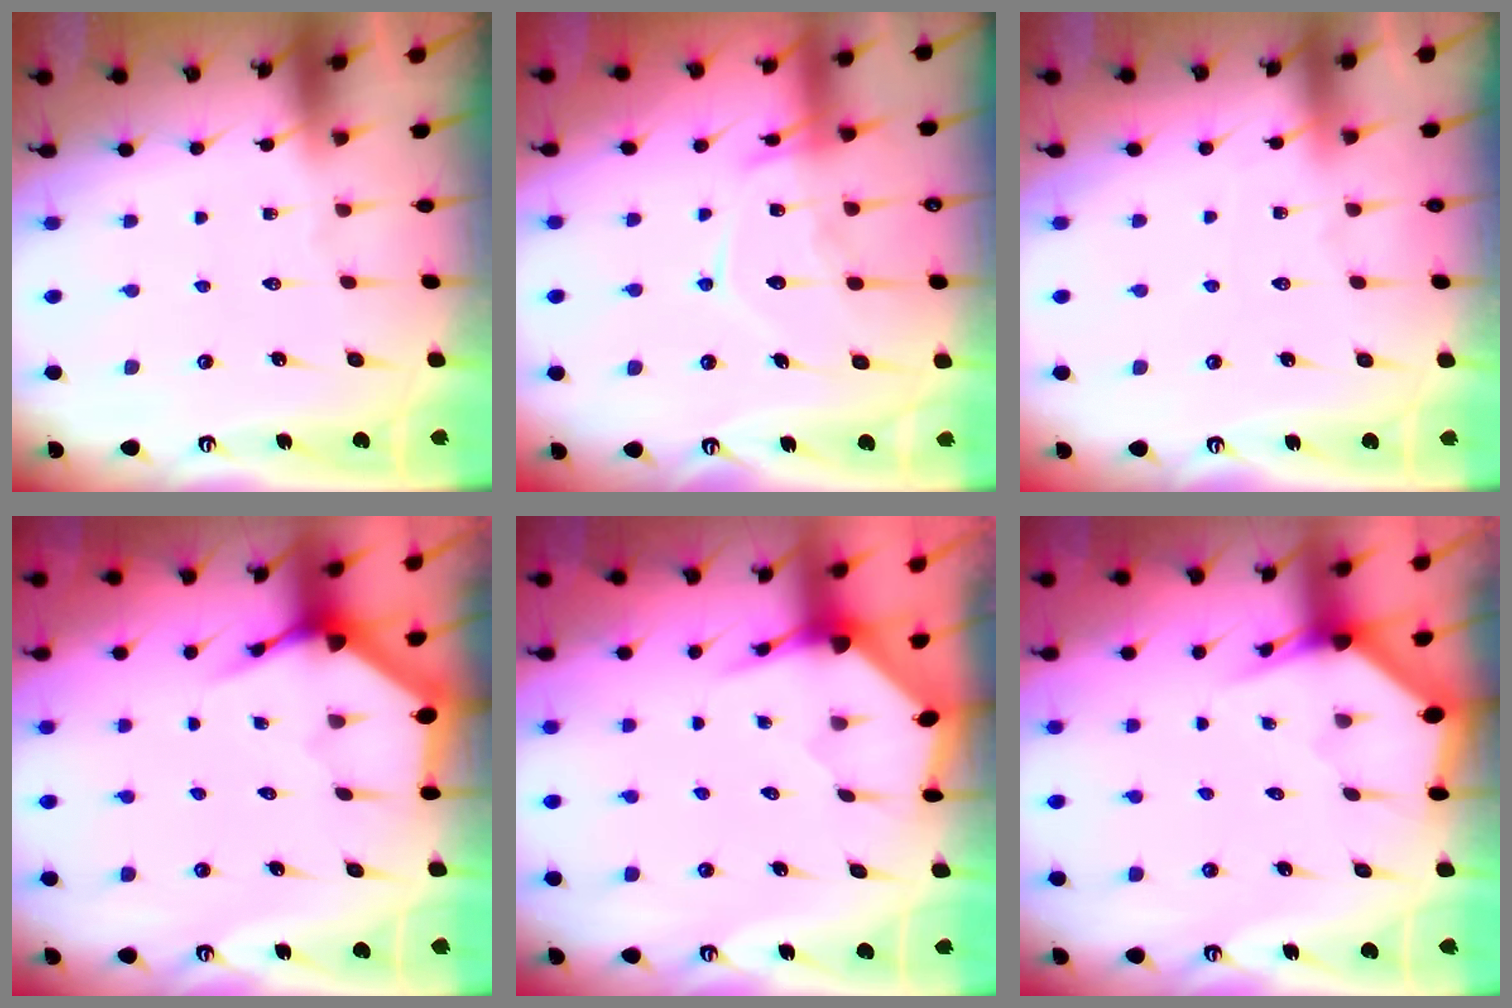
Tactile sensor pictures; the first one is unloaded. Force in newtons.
{"total": 15.6, "press": 15.5, "slide": 1.2}
{"total": 2.3, "press": 2.3, "slide": 0.3}
{"total": 3.8, "press": 3.8, "slide": 0.4}
{"total": 3.6, "press": 3.5, "slide": 0.4}
{"total": 2.8, "press": 2.8, "slide": 0.0}